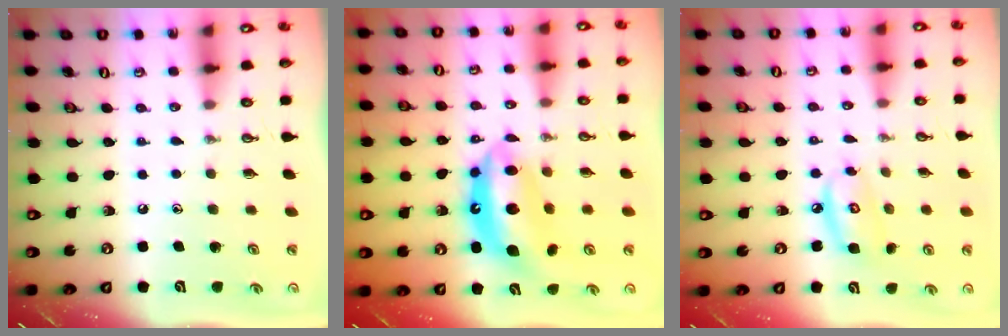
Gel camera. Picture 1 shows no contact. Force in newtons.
{"total": 13.2, "press": 13.0, "slide": 1.9}
{"total": 6.9, "press": 6.9, "slide": 0.4}